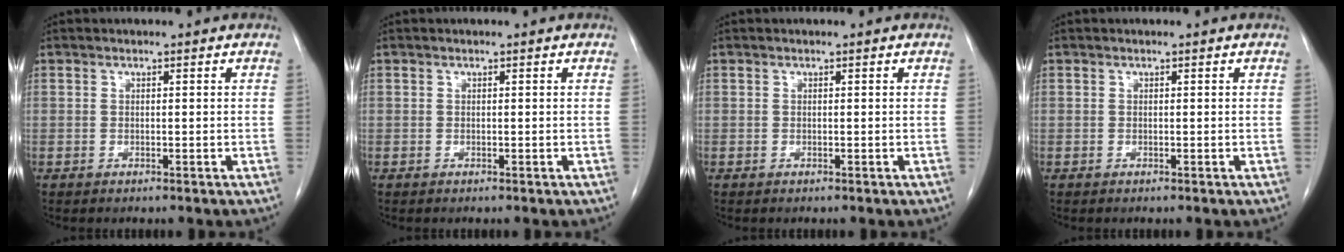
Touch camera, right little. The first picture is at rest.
{"total": 0.0}
{"total": 0.0}
{"total": 0.0}